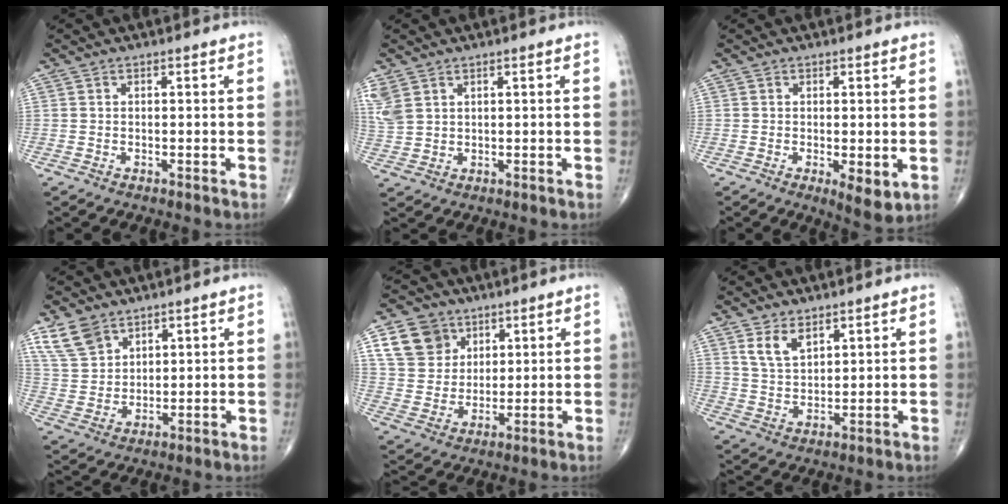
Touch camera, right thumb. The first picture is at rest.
{"total": 5.4, "force": [2.9, 3.4, 3.0], "torque": [-0.079, 0.001, 0.072]}
{"total": 5.1, "force": [-1.1, 1.9, 4.6], "torque": [-0.069, -0.017, -0.012]}
{"total": 7.5, "force": [5.1, 4.6, 3.0], "torque": [-0.049, -0.018, 0.112]}
{"total": 10.3, "force": [4.9, 8.4, 3.6], "torque": [-0.045, -0.016, 0.098]}
{"total": 5.5, "force": [3.4, 3.0, 3.2], "torque": [-0.047, -0.024, 0.071]}